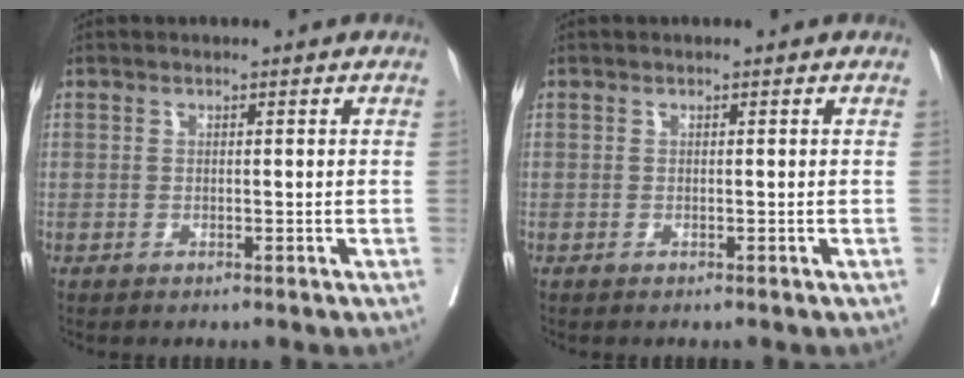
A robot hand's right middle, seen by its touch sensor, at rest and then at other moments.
{"total": 0.0}